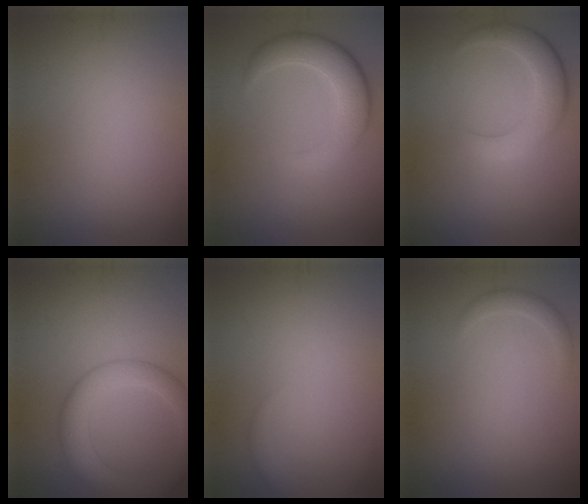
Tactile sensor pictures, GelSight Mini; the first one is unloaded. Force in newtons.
{"total": 4.9, "press": 4.9, "slide": 0.6}
{"total": 4.3, "press": 4.3, "slide": 0.2}
{"total": 5.7, "press": 5.7, "slide": 0.3}
{"total": 1.5, "press": 1.5, "slide": 0.1}
{"total": 1.2, "press": 1.2, "slide": 0.1}